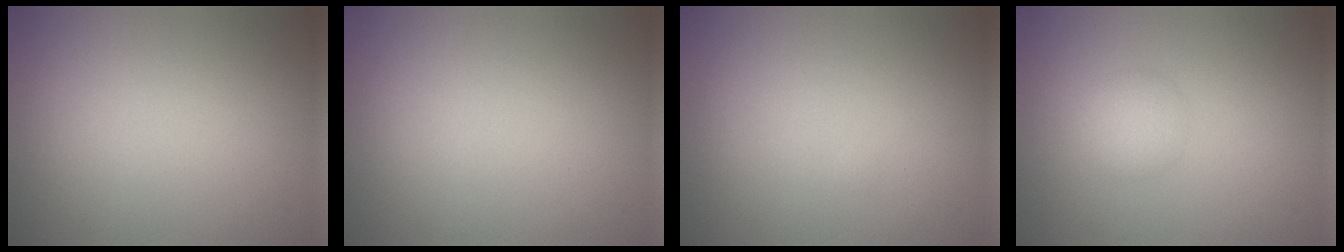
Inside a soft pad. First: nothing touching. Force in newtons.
{"total": 0.0}
{"total": 0.0}
{"total": 2.0, "press": 2.0, "slide": 0.2}